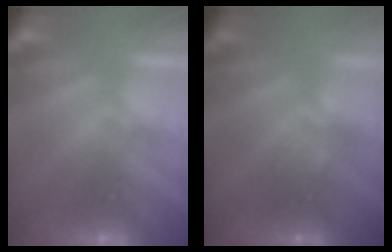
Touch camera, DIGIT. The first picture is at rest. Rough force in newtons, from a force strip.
{"total": 2.3}